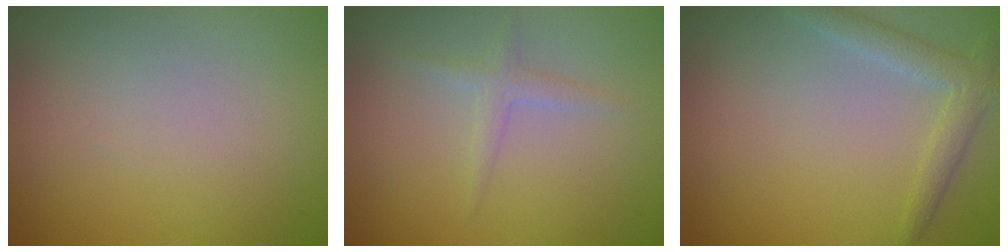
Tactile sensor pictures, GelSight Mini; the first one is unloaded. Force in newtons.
{"total": 1.3, "press": 1.3, "slide": 0.0}
{"total": 2.5, "press": 2.5, "slide": 0.2}